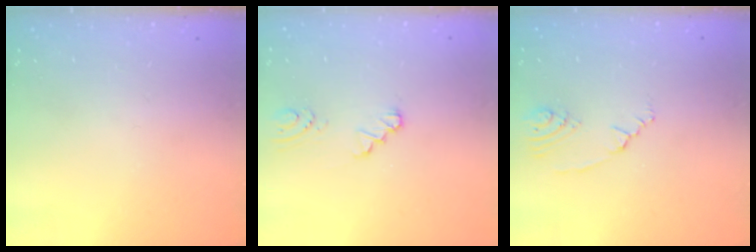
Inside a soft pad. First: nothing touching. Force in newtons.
{"total": 1.0, "press": 1.0, "slide": 0.2}
{"total": 2.5, "press": 2.1, "slide": 1.3}